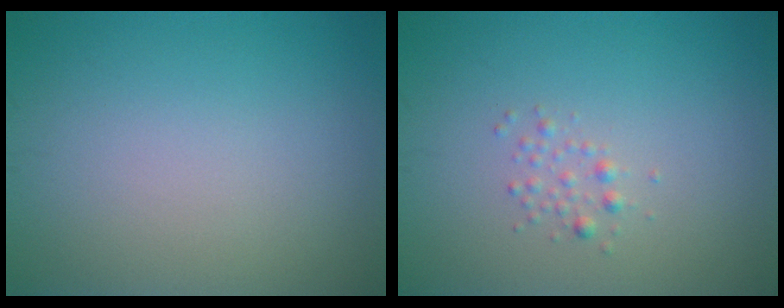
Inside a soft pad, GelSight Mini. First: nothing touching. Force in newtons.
{"total": 1.1, "press": 1.1, "slide": 0.0}